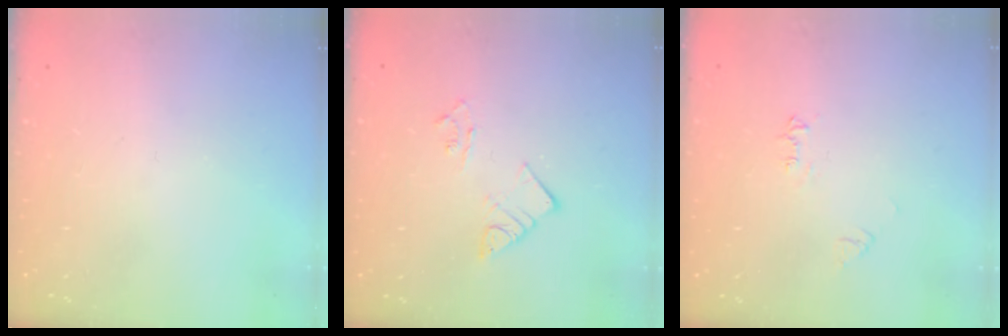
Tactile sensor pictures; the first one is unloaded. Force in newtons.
{"total": 5.5, "press": 5.5, "slide": 0.4}
{"total": 5.3, "press": 5.3, "slide": 0.6}